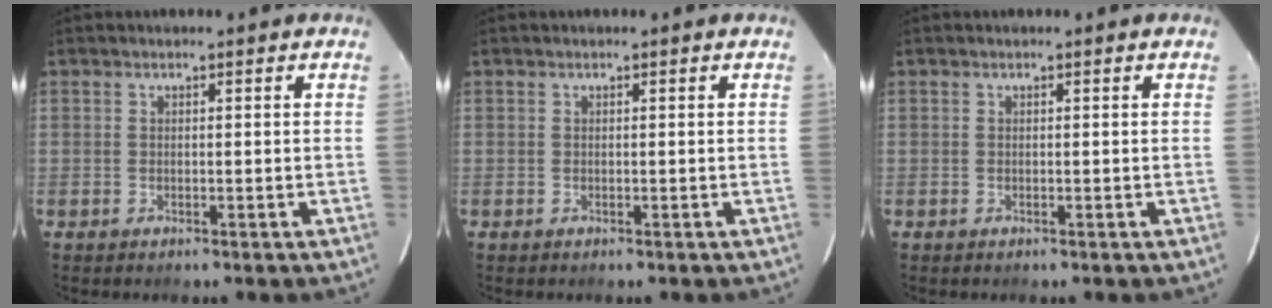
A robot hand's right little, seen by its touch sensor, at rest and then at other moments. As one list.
[{"total": 0.0}, {"total": 0.0}]